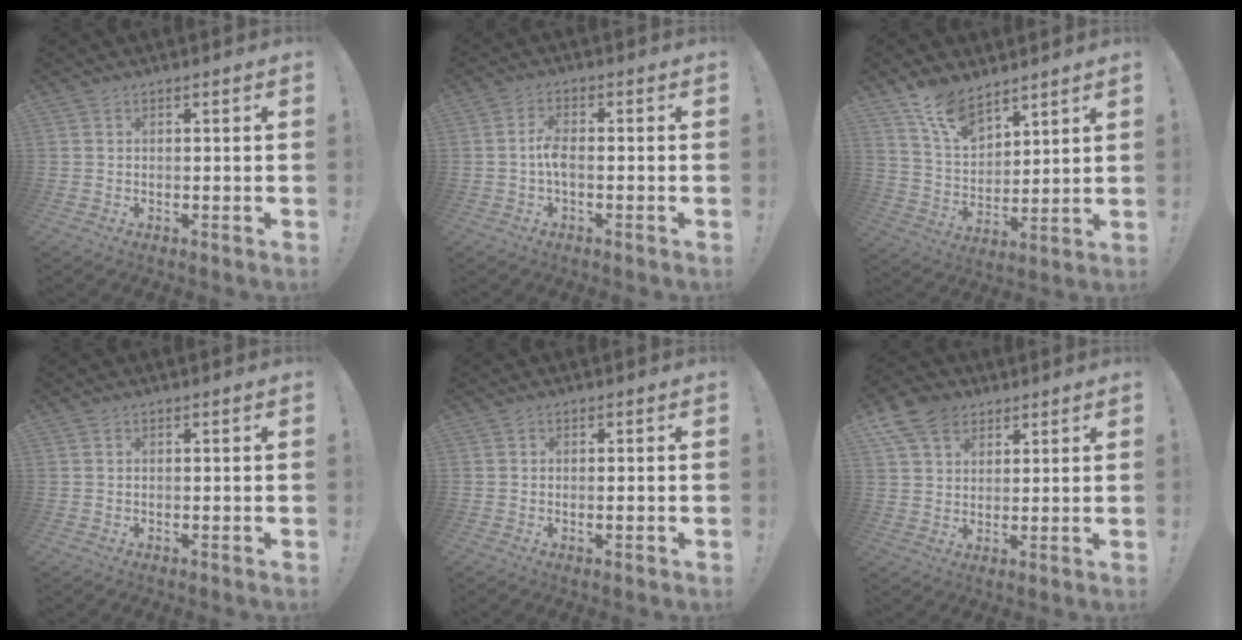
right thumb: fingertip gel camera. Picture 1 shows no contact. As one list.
[{"total": 4.6, "force": [-1.0, 1.9, 4.1], "torque": [-0.088, 0.003, -0.019]}, {"total": 11.2, "force": [9.2, 4.9, 4.2], "torque": [-0.089, -0.061, 0.176]}, {"total": 0.0}, {"total": 1.1, "force": [-0.2, -0.1, 1.0], "torque": [-0.015, -0.003, -0.004]}, {"total": 10.8, "force": [6.0, 7.6, 4.7], "torque": [-0.080, -0.023, 0.120]}]